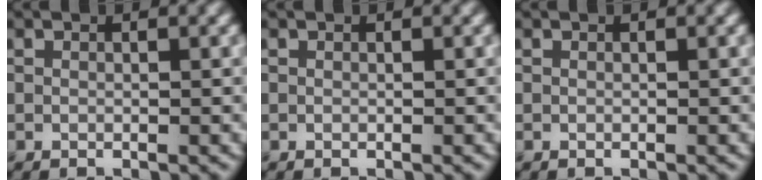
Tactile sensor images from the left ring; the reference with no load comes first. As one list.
[{"total": 0.0}, {"total": 0.0}]